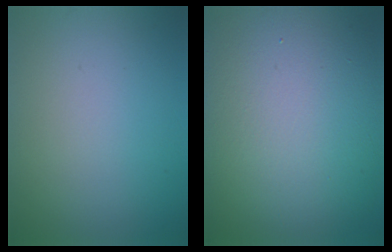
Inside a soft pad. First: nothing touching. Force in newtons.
{"total": 16.6, "press": 16.6, "slide": 0.4}